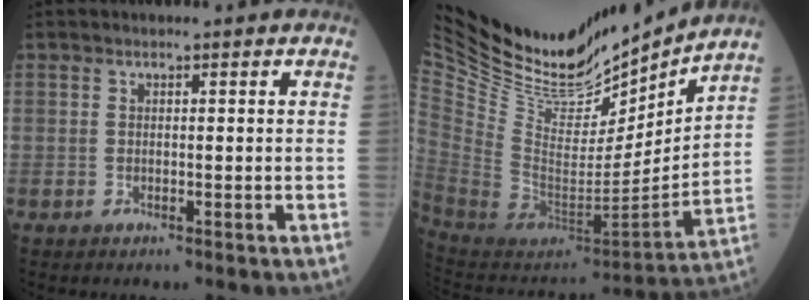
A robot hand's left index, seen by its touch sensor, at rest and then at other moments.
{"total": 27.8, "force": [24.5, 7.6, 10.7], "torque": [-0.228, -0.044, 0.413]}